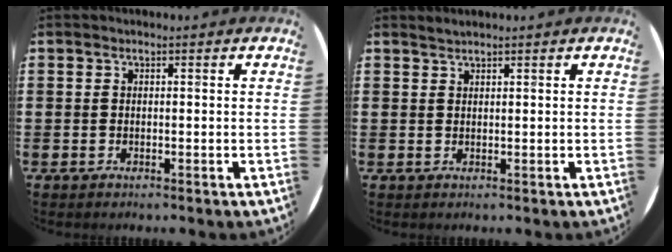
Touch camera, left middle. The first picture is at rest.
{"total": 0.9, "force": [0.8, -0.1, 0.0], "torque": [-0.002, -0.002, 0.017]}